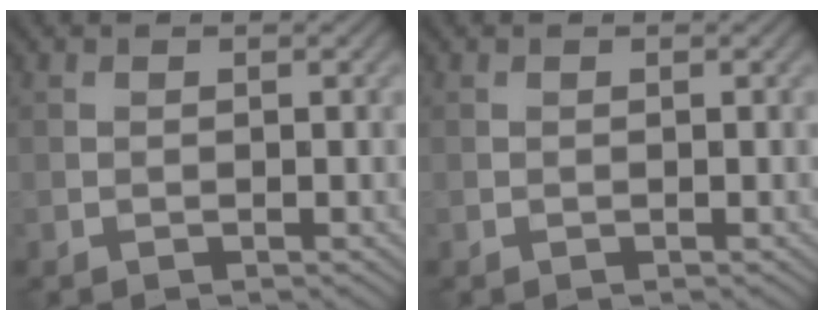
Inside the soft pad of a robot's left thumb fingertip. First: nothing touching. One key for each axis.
{"total": 0.0}